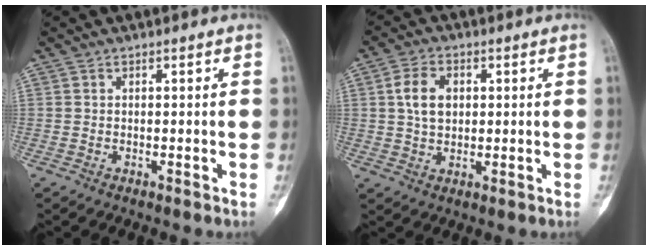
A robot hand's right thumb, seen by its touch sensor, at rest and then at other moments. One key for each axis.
{"total": 6.4, "fx": 1.3, "fy": 4.4, "fz": 4.5, "tx": -0.070, "ty": 0.001, "tz": 0.020}